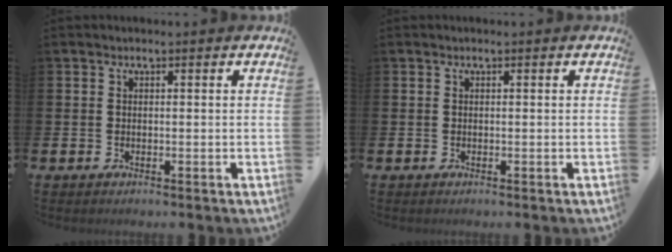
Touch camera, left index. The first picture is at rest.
{"total": 0.0}